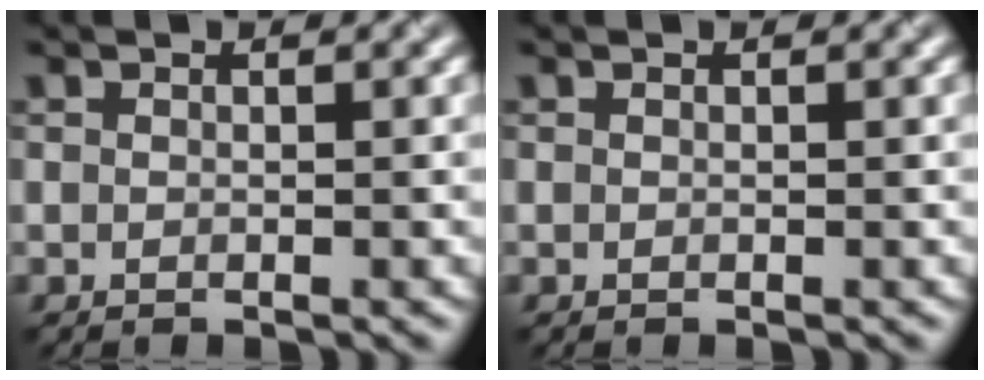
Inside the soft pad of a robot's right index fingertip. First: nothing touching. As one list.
[{"total": 0.0}]